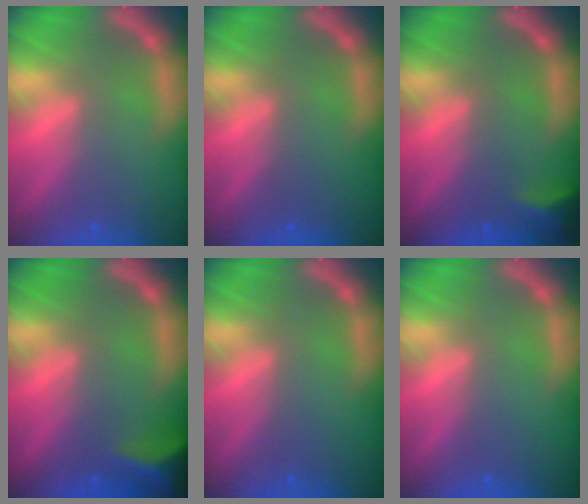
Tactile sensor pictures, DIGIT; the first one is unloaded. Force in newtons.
{"total": 0.0}
{"total": 2.9}
{"total": 6.0}
{"total": 0.0}
{"total": 0.0}